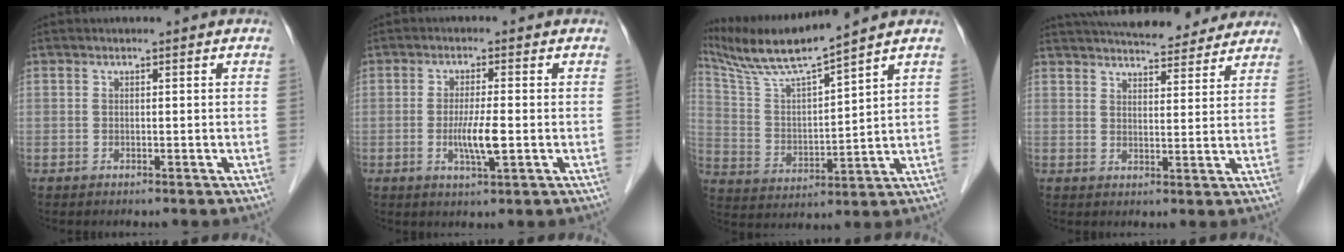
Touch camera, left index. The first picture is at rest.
{"total": 4.7, "force": [-0.8, 0.2, 4.6], "torque": [-0.090, -0.009, -0.015]}
{"total": 11.4, "force": [10.2, -1.4, 4.8], "torque": [-0.103, 0.002, 0.201]}
{"total": 18.9, "force": [17.2, 4.4, 6.5], "torque": [-0.102, 0.028, 0.231]}